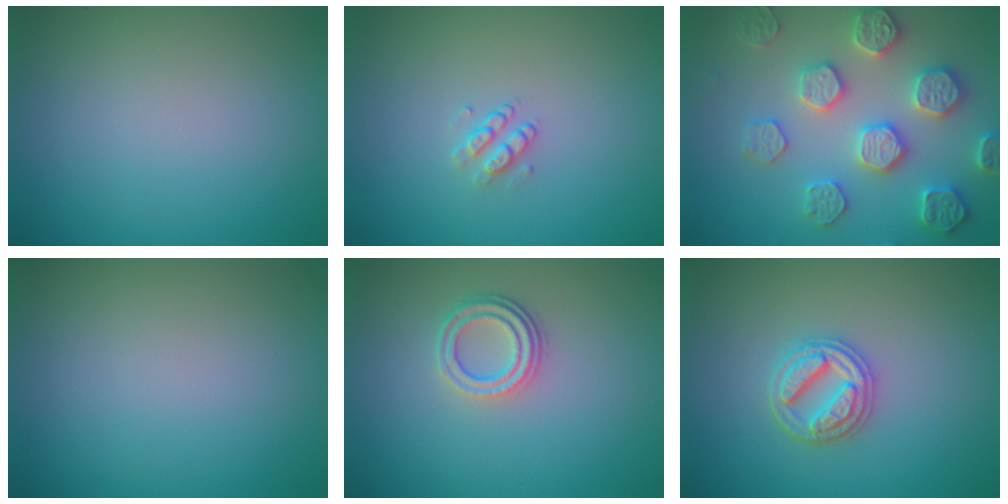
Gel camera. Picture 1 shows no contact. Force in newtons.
{"total": 1.4, "press": 1.0, "slide": 1.0}
{"total": 4.9, "press": 4.9, "slide": 0.5}
{"total": 0.0}
{"total": 2.8, "press": 2.3, "slide": 1.6}
{"total": 3.1, "press": 3.1, "slide": 0.4}